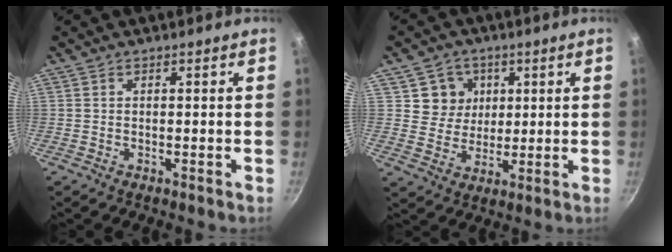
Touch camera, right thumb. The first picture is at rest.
{"total": 7.2, "force": [2.3, 6.6, 1.7], "torque": [0.008, -0.008, 0.041]}